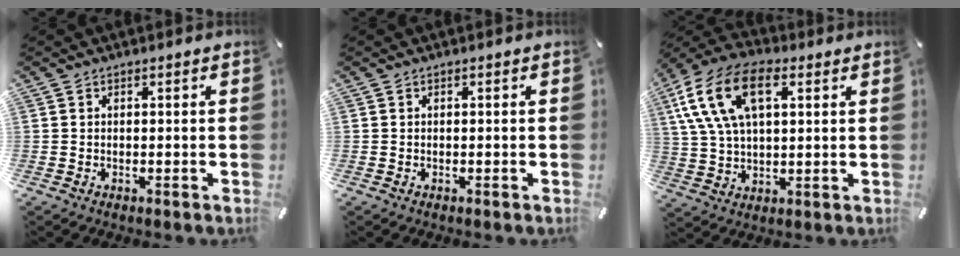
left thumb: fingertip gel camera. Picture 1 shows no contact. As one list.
[{"total": 0.0}, {"total": 15.4, "force": [6.0, 8.9, 11.0], "torque": [-0.254, 0.005, 0.107]}]